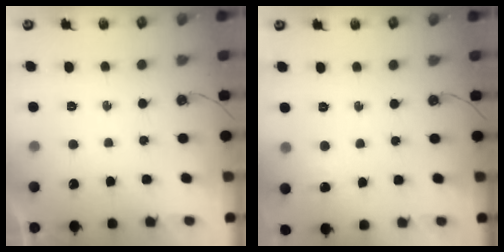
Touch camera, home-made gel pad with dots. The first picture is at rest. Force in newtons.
{"total": 4.9, "press": 4.8, "slide": 1.1}